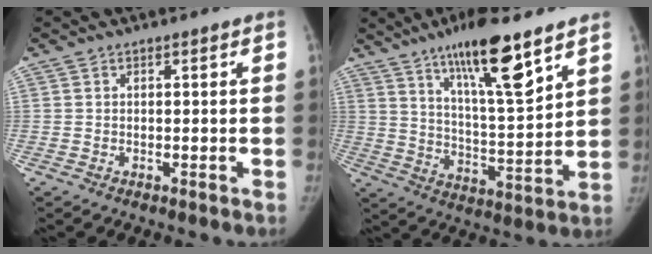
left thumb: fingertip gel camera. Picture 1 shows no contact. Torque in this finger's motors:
{"motor_torque": [1.20, -0.18, 1.57, -1.20, 0.38]}